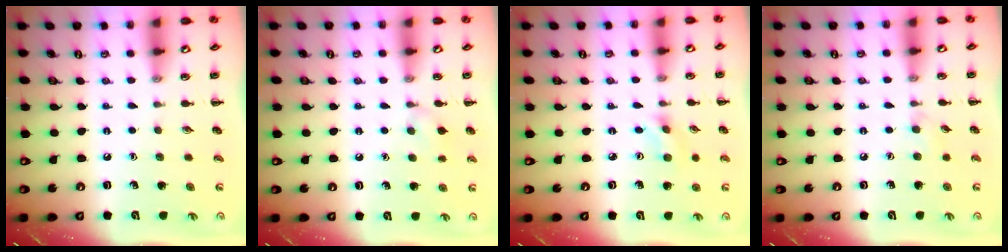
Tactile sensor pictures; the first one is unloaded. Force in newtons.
{"total": 6.7, "press": 6.3, "slide": 2.3}
{"total": 1.6, "press": 1.5, "slide": 0.5}
{"total": 3.9, "press": 3.6, "slide": 1.5}